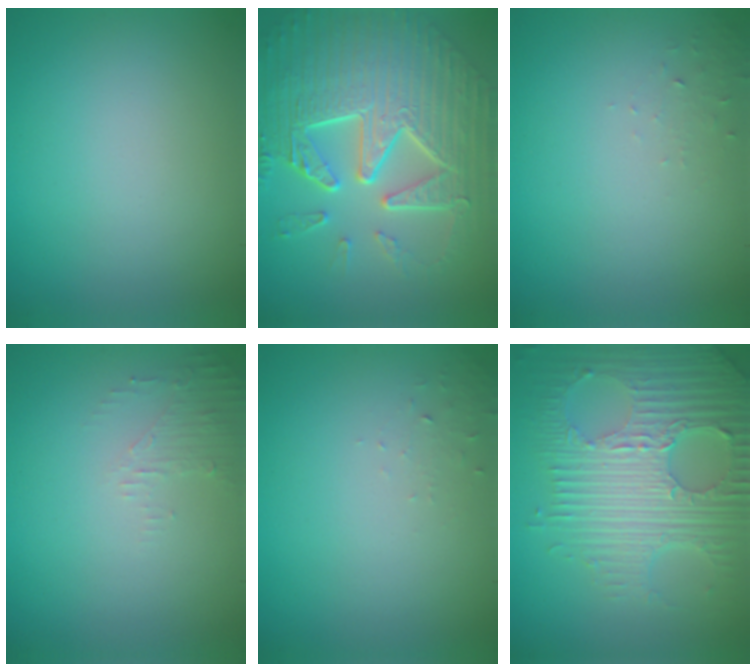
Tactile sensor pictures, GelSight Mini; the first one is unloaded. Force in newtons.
{"total": 10.0, "press": 6.8, "slide": 7.3}
{"total": 1.0, "press": 0.9, "slide": 0.1}
{"total": 1.6, "press": 1.5, "slide": 0.4}
{"total": 1.0, "press": 0.9, "slide": 0.1}
{"total": 8.0, "press": 5.8, "slide": 5.6}